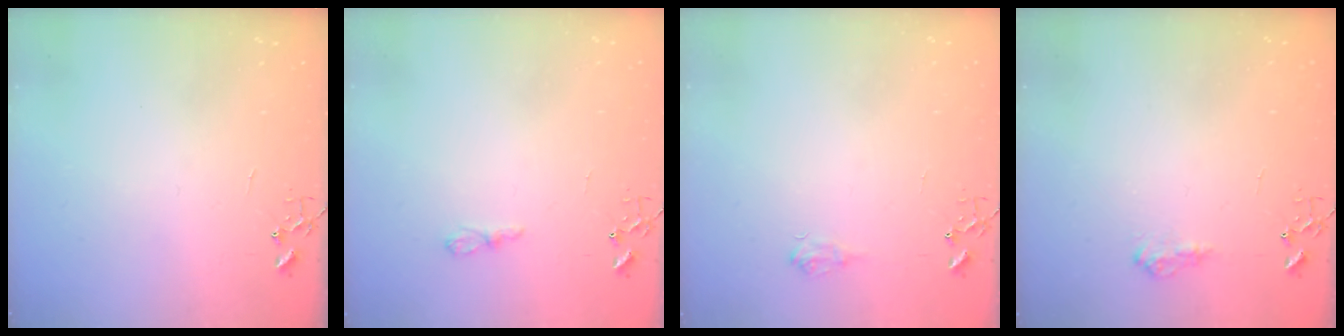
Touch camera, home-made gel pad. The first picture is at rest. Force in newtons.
{"total": 5.7, "press": 5.7, "slide": 0.3}
{"total": 6.2, "press": 6.1, "slide": 0.8}
{"total": 8.8, "press": 8.8, "slide": 0.8}